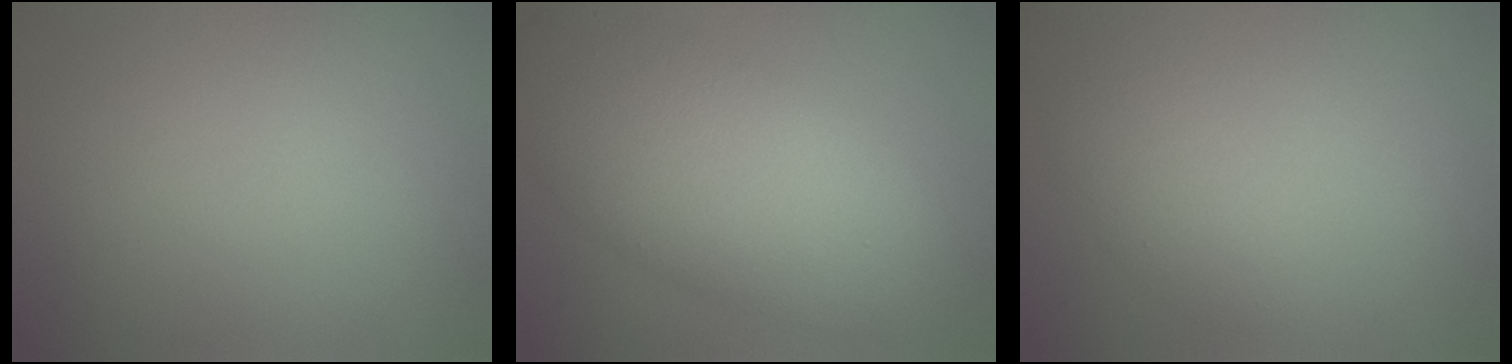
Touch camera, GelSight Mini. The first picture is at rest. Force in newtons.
{"total": 9.4, "press": 9.4, "slide": 0.2}
{"total": 3.1, "press": 3.1, "slide": 0.1}